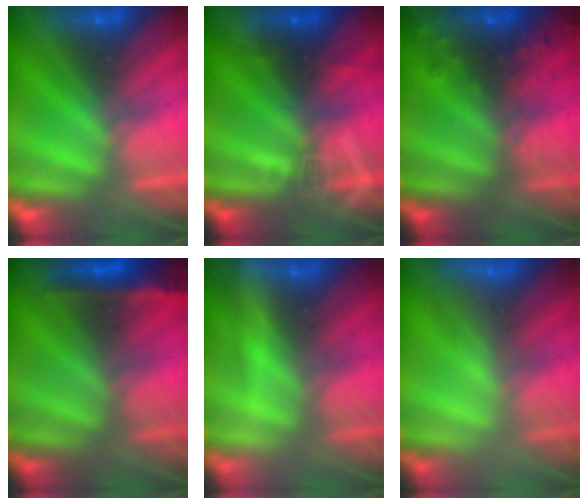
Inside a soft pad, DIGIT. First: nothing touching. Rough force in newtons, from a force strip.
{"total": 2.8}
{"total": 8.0}
{"total": 2.4}
{"total": 2.3}
{"total": 2.2}